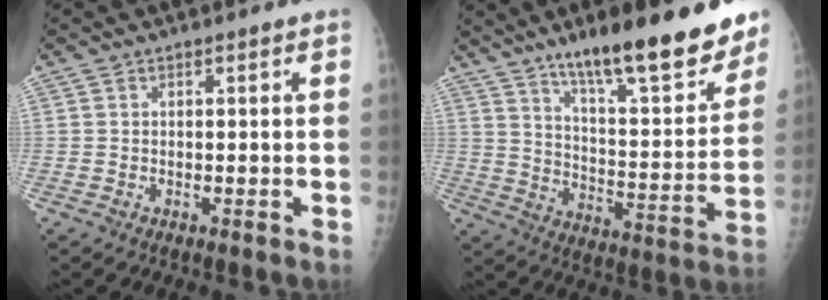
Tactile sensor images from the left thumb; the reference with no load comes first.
{"total": 23.1, "force": [16.2, 5.3, 15.7], "torque": [-0.200, -0.083, 0.255]}